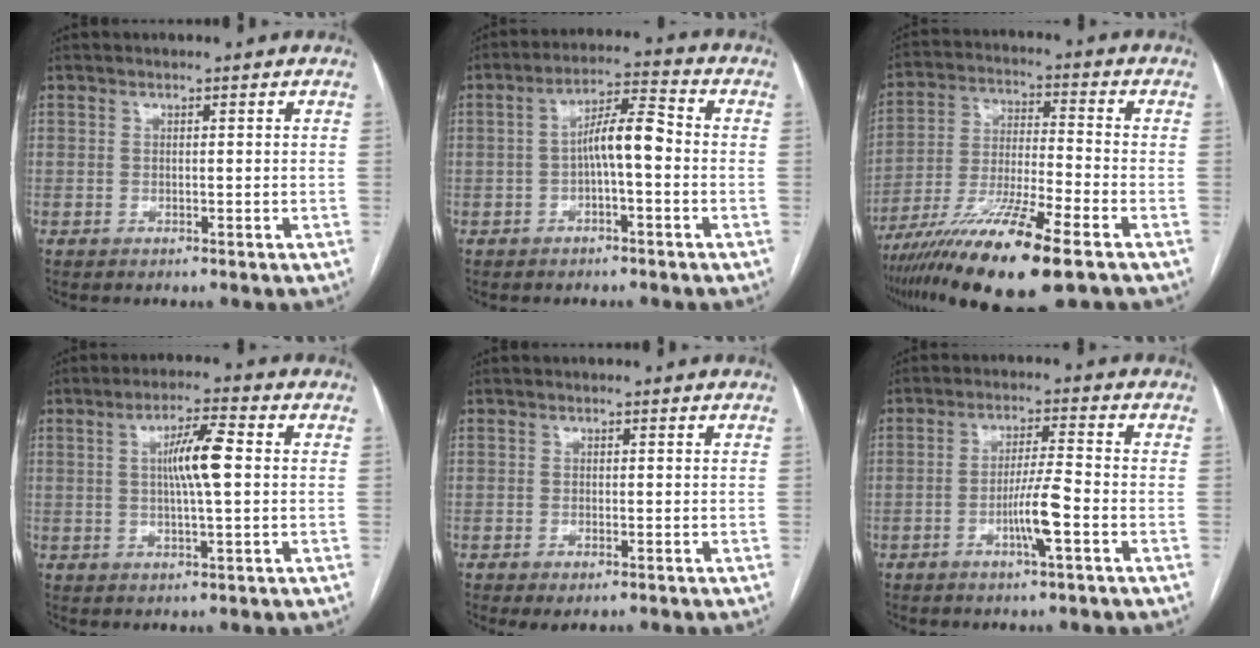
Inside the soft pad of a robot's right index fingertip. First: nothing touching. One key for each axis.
{"total": 6.6, "fx": -0.9, "fy": 1.3, "fz": 6.4, "tx": -0.113, "ty": 0.025, "tz": -0.017}
{"total": 16.6, "fx": -10.2, "fy": 1.2, "fz": 13.0, "tx": -0.249, "ty": -0.041, "tz": -0.183}
{"total": 6.9, "fx": 0.8, "fy": 0.6, "fz": 6.8, "tx": -0.123, "ty": 0.007, "tz": 0.011}
{"total": 1.9, "fx": -1.0, "fy": 0.7, "fz": 1.4, "tx": -0.019, "ty": -0.003, "tz": -0.009}
{"total": 6.1, "fx": -2.3, "fy": -0.4, "fz": 5.6, "tx": -0.108, "ty": -0.004, "tz": -0.043}